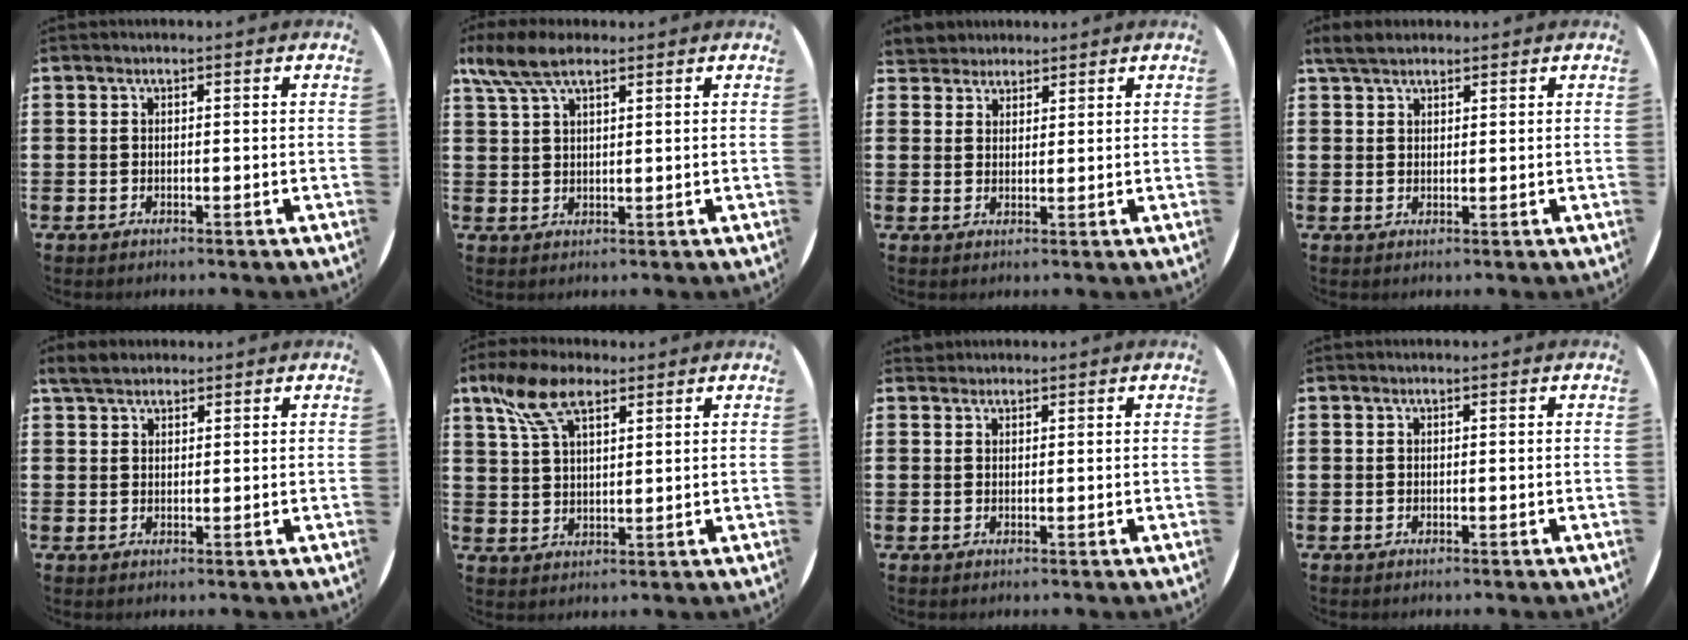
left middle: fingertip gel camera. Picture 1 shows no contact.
{"total": 6.1, "force": [4.2, 2.3, 3.8], "torque": [-0.085, 0.003, 0.078]}
{"total": 3.1, "force": [2.9, 1.2, -0.3], "torque": [-0.003, 0.002, 0.057]}
{"total": 2.9, "force": [2.4, 1.1, 1.2], "torque": [-0.020, 0.004, 0.044]}
{"total": 2.8, "force": [2.4, 1.1, 1.0], "torque": [-0.015, 0.004, 0.044]}
{"total": 8.2, "force": [5.2, 3.6, 5.2], "torque": [-0.115, 0.005, 0.095]}
{"total": 0.8, "force": [0.7, 0.2, -0.1], "torque": [0.002, 0.003, 0.015]}
{"total": 0.0}